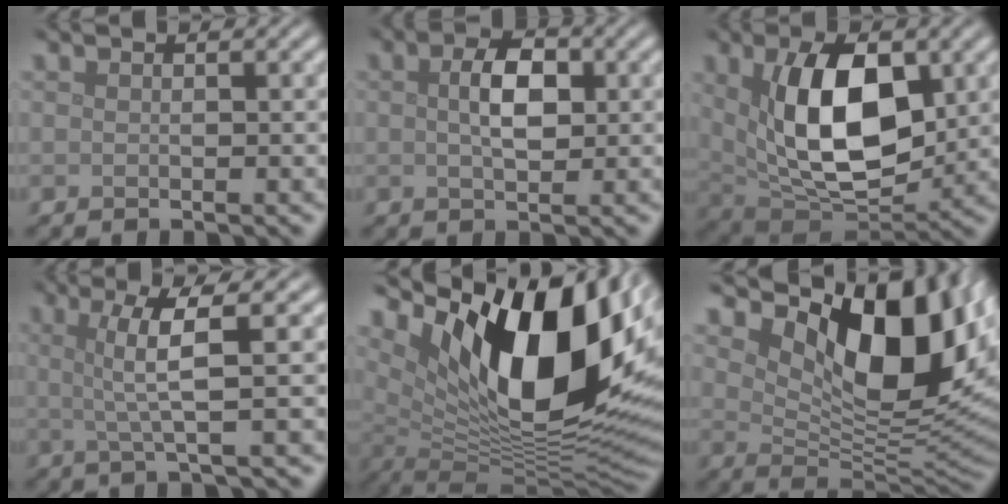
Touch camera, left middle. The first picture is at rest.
{"total": 3.6, "force": [0.5, 1.9, 3.0], "torque": [-0.060, 0.004, 0.007]}
{"total": 10.5, "force": [1.8, 5.5, 8.7], "torque": [-0.155, -0.006, 0.034]}
{"total": 4.3, "force": [0.9, 0.6, 4.1], "torque": [-0.075, 0.005, 0.017]}
{"total": 16.2, "force": [5.5, 7.2, 13.4], "torque": [-0.206, -0.005, 0.088]}
{"total": 13.0, "force": [5.4, 6.1, 10.1], "torque": [-0.157, -0.009, 0.105]}